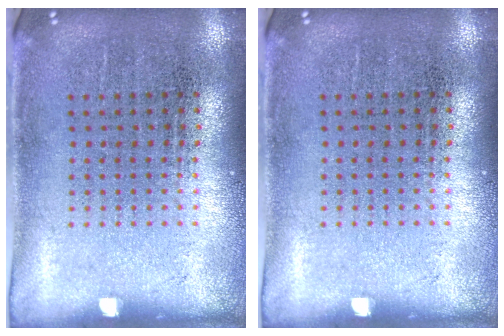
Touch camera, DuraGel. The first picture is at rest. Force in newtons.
{"total": 0.0}